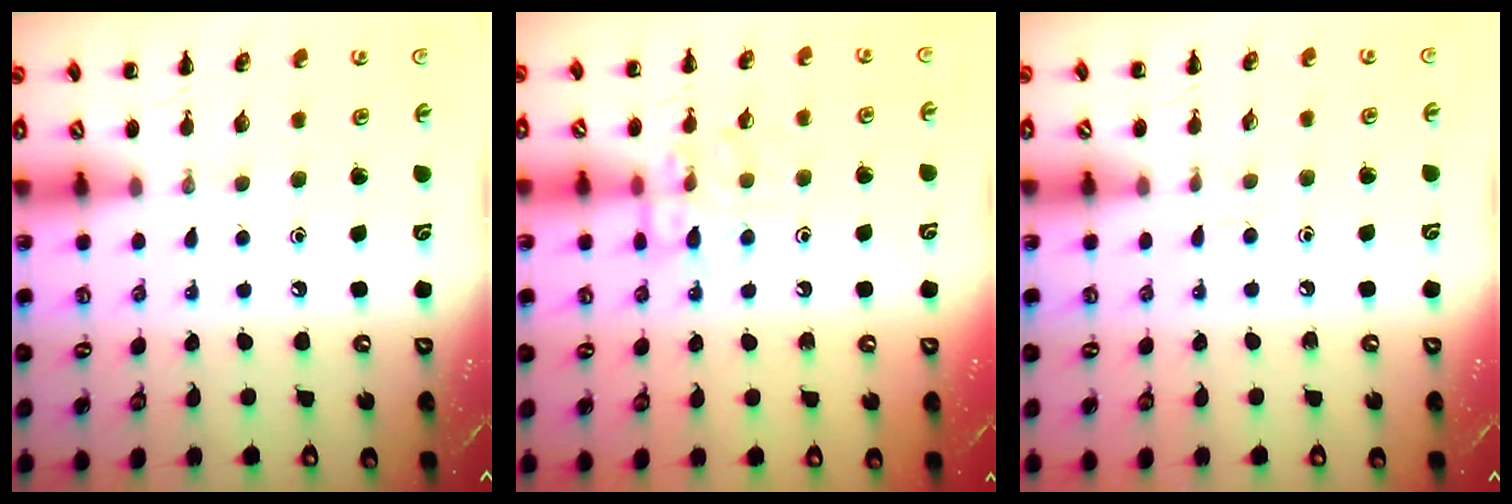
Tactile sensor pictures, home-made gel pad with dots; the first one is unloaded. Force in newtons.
{"total": 10.6, "press": 10.5, "slide": 0.7}
{"total": 3.0, "press": 2.8, "slide": 1.2}